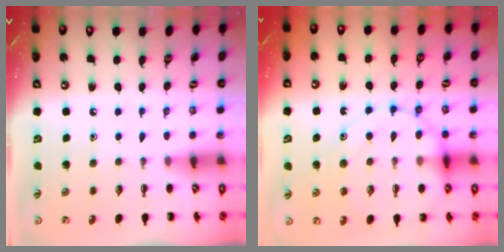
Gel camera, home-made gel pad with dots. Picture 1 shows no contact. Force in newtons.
{"total": 15.6, "press": 15.5, "slide": 1.9}